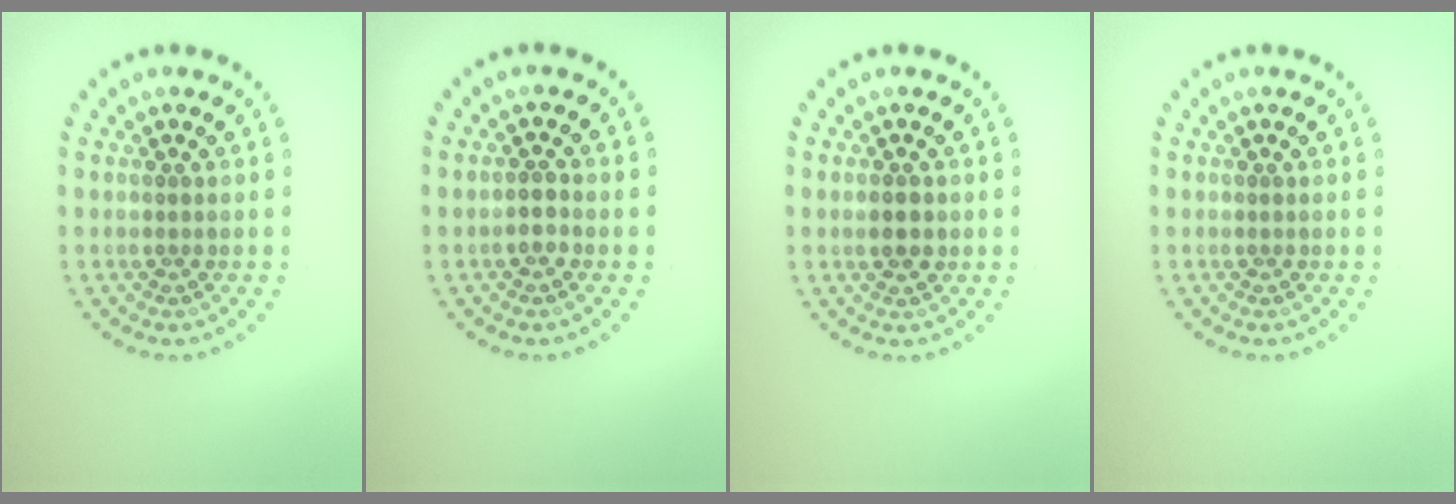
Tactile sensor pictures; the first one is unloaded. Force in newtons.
{"total": 1.1, "press": 1.0, "slide": 0.5}
{"total": 1.7, "press": 1.7, "slide": 0.2}
{"total": 0.0}